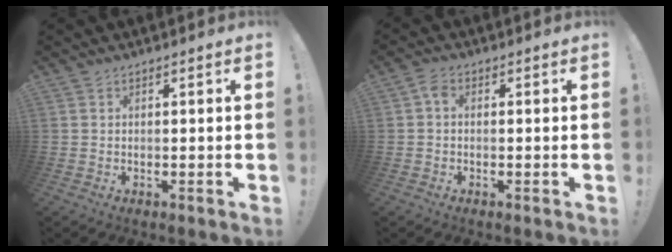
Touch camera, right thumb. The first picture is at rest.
{"total": 2.3, "force": [-0.1, 1.5, 1.8], "torque": [-0.037, 0.009, -0.003]}